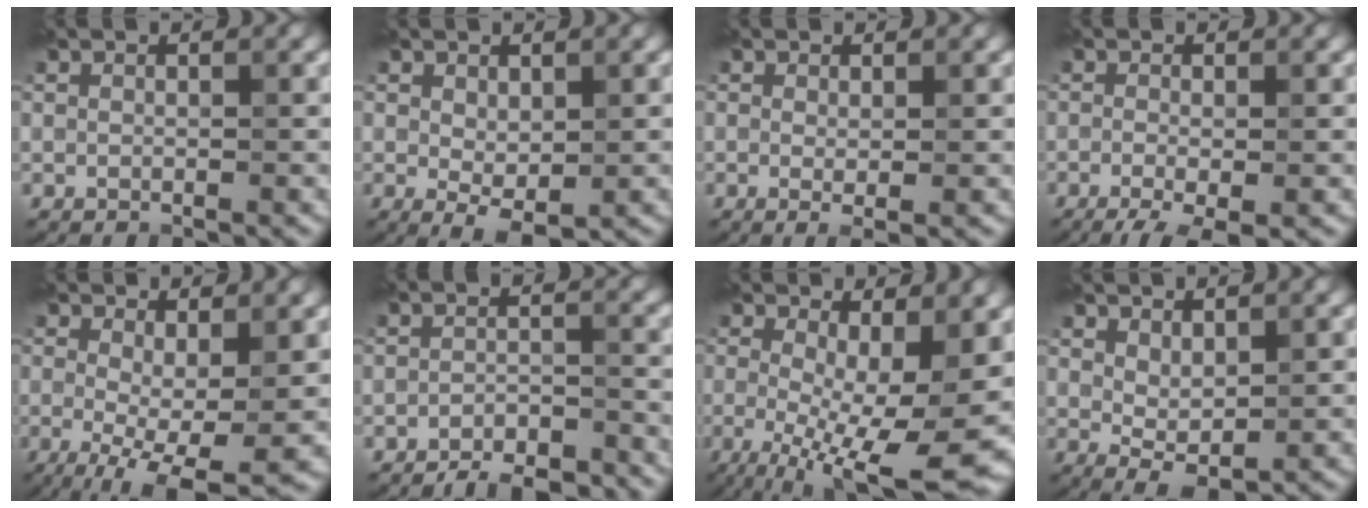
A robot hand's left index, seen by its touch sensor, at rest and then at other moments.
{"total": 2.4, "force": [0.2, 1.3, 2.0], "torque": [-0.033, -0.005, 0.011]}
{"total": 1.4, "force": [0.0, 0.2, 1.4], "torque": [-0.023, -0.008, 0.000]}
{"total": 4.2, "force": [-2.1, 1.2, 3.4], "torque": [-0.055, -0.008, -0.034]}
{"total": 7.4, "force": [-1.4, 2.4, 6.9], "torque": [-0.114, -0.016, -0.018]}
{"total": 5.4, "force": [-4.9, 1.2, 2.1], "torque": [-0.032, -0.006, -0.072]}
{"total": 12.7, "force": [-2.0, 4.1, 11.8], "torque": [-0.180, -0.014, -0.022]}
{"total": 2.1, "force": [1.1, 0.9, 1.6], "torque": [-0.031, -0.007, 0.026]}